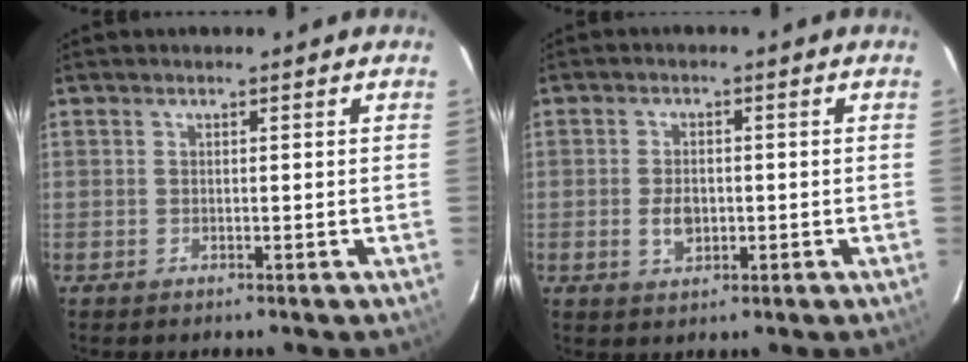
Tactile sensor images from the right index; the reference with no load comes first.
{"total": 3.9, "force": [-0.8, 2.5, 2.9], "torque": [-0.055, -0.001, -0.010]}